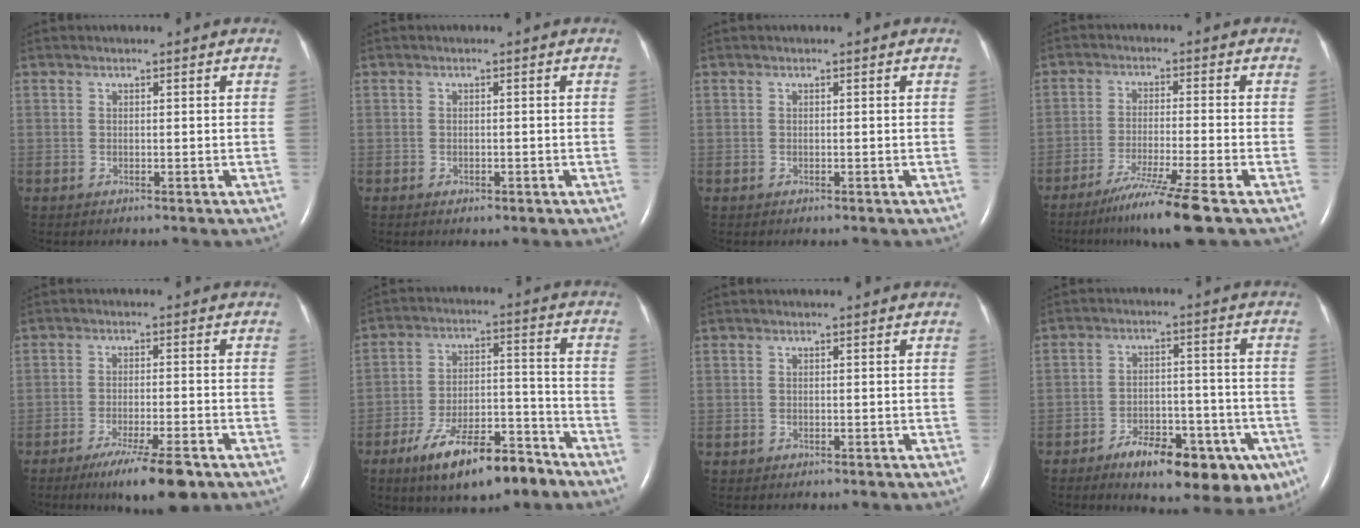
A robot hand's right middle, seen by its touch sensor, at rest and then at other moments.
{"total": 0.9, "force": [-0.5, 0.6, 0.5], "torque": [-0.008, 0.000, -0.002]}
{"total": 0.0}
{"total": 8.9, "force": [-6.3, -2.0, 5.9], "torque": [-0.101, -0.033, -0.111]}
{"total": 9.0, "force": [-6.1, 0.6, 6.6], "torque": [-0.107, -0.021, -0.095]}
{"total": 14.0, "force": [-9.6, 4.3, 9.2], "torque": [-0.152, 0.010, -0.157]}
{"total": 0.5, "force": [-0.4, 0.4, 0.1], "torque": [-0.010, 0.001, -0.006]}
{"total": 15.3, "force": [-9.1, 5.8, 10.8], "torque": [-0.101, 0.020, -0.123]}